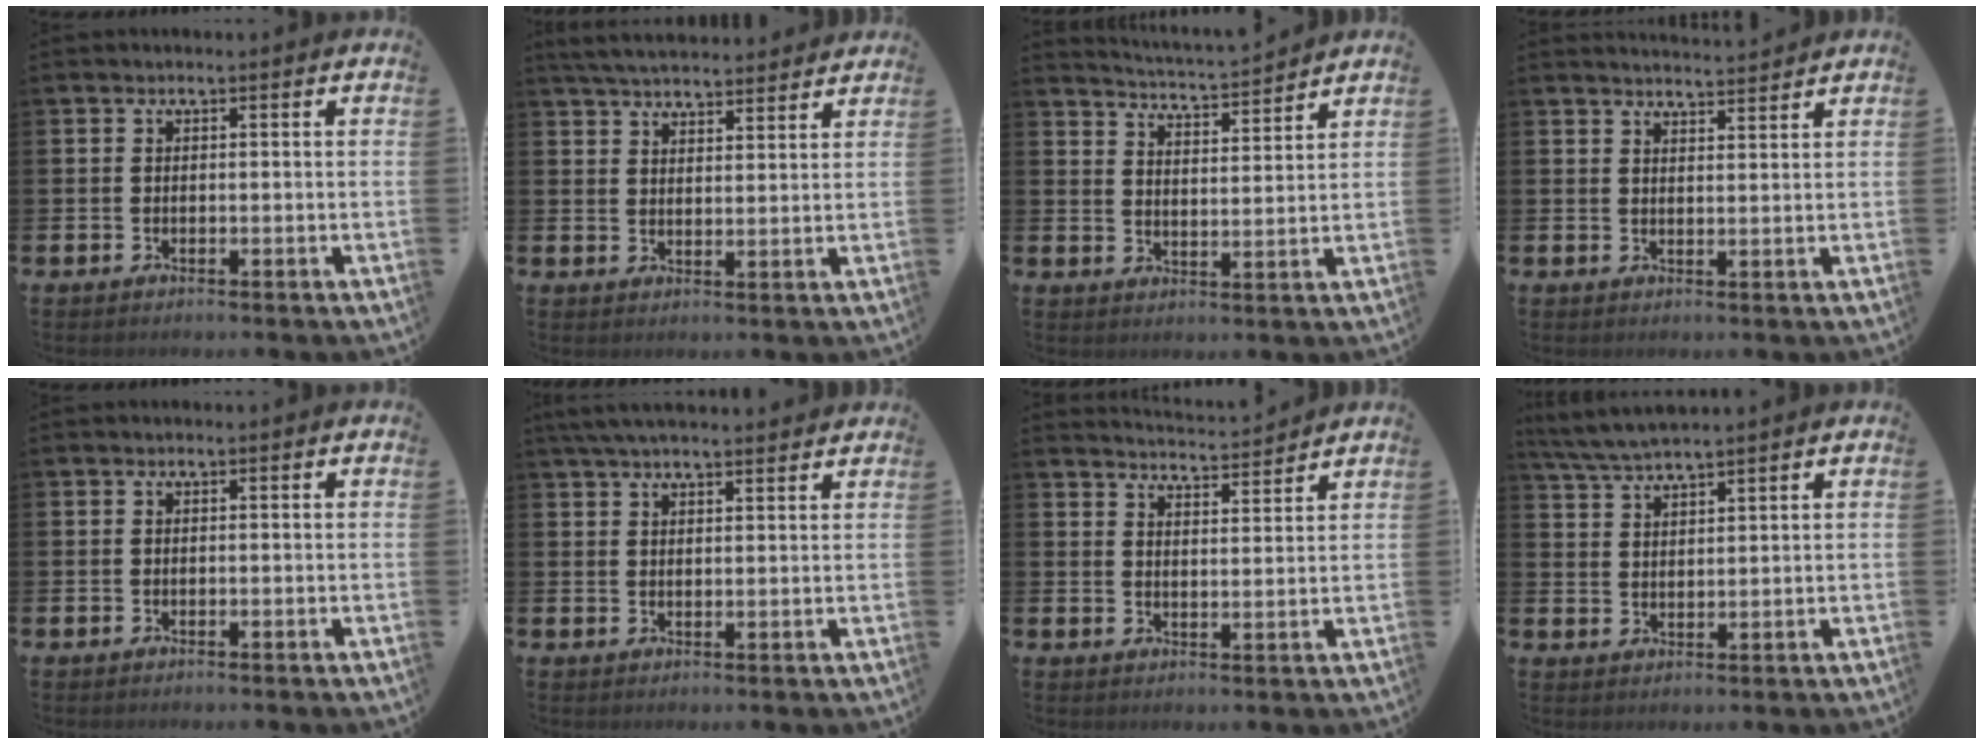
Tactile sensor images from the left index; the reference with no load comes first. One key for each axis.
{"total": 4.9, "fx": 4.8, "fy": 0.5, "fz": 0.6, "tx": -0.031, "ty": -0.021, "tz": 0.089}
{"total": 4.7, "fx": 4.7, "fy": -0.5, "fz": 0.2, "tx": -0.023, "ty": -0.037, "tz": 0.080}
{"total": 3.4, "fx": 3.3, "fy": -0.1, "fz": 0.0, "tx": -0.003, "ty": -0.021, "tz": 0.060}
{"total": 0.0}
{"total": 4.4, "fx": 4.1, "fy": 0.5, "fz": 1.4, "tx": -0.043, "ty": -0.006, "tz": 0.077}
{"total": 4.2, "fx": 4.2, "fy": -0.2, "fz": 0.0, "tx": -0.005, "ty": -0.033, "tz": 0.072}
{"total": 4.5, "fx": 4.4, "fy": 0.0, "fz": 1.2, "tx": -0.042, "ty": -0.016, "tz": 0.080}